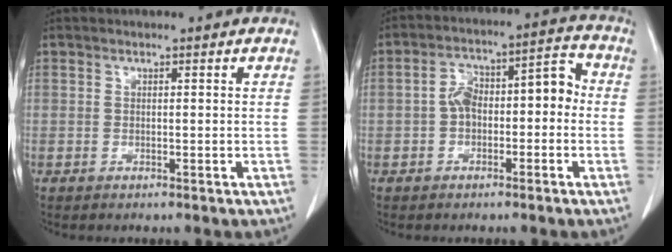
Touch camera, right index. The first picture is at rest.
{"total": 9.5, "force": [-1.0, 4.9, 8.1], "torque": [-0.136, 0.058, -0.016]}